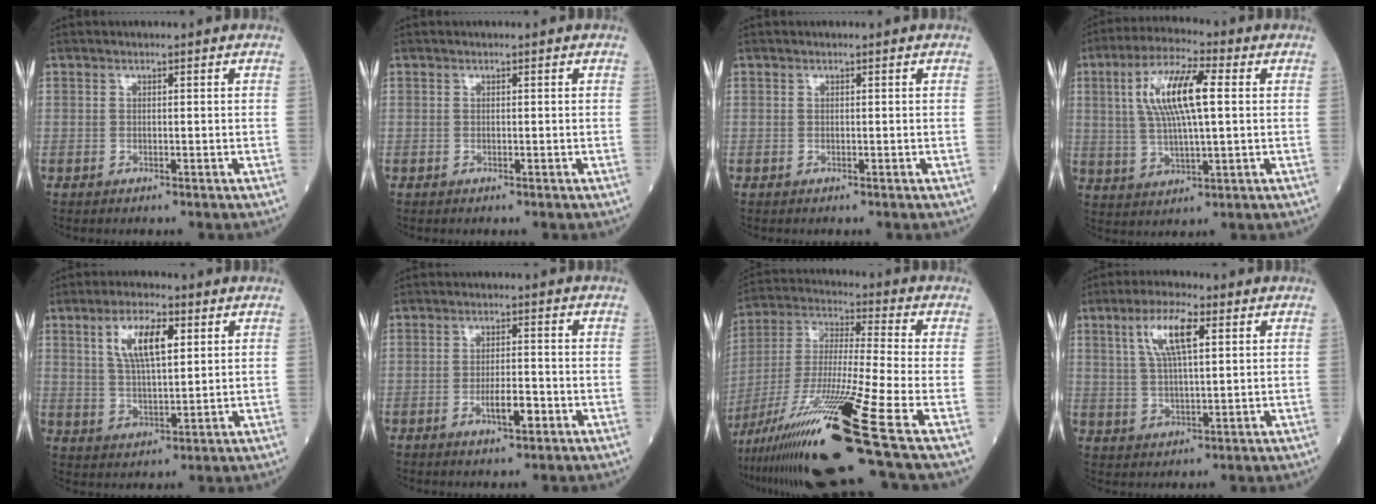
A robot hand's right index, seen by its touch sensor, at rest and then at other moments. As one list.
[{"total": 0.0}, {"total": 0.0}, {"total": 11.7, "force": [2.5, 2.5, 11.1], "torque": [-0.223, 0.016, 0.046]}, {"total": 8.4, "force": [3.3, 2.6, 7.3], "torque": [-0.140, 0.007, 0.064]}, {"total": 4.2, "force": [-1.8, 0.9, 3.7], "torque": [-0.063, 0.001, -0.030]}, {"total": 23.6, "force": [-12.9, -0.8, 19.8], "torque": [-0.358, -0.043, -0.231]}, {"total": 8.1, "force": [3.2, 1.9, 7.2], "torque": [-0.143, 0.013, 0.063]}]